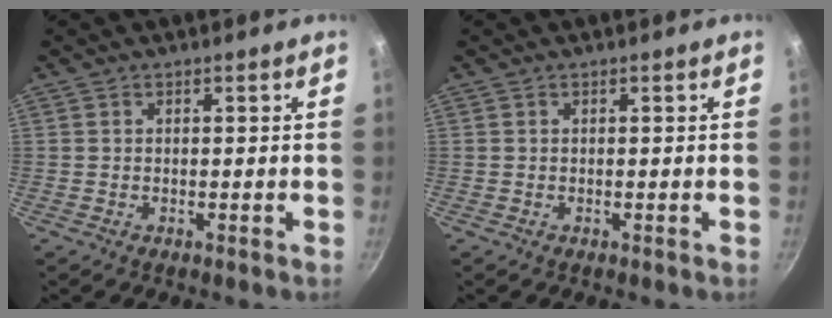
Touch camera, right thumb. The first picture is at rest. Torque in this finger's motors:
{"motor_torque": [-0.02, -0.02, 0.02, -0.01, 0.00]}